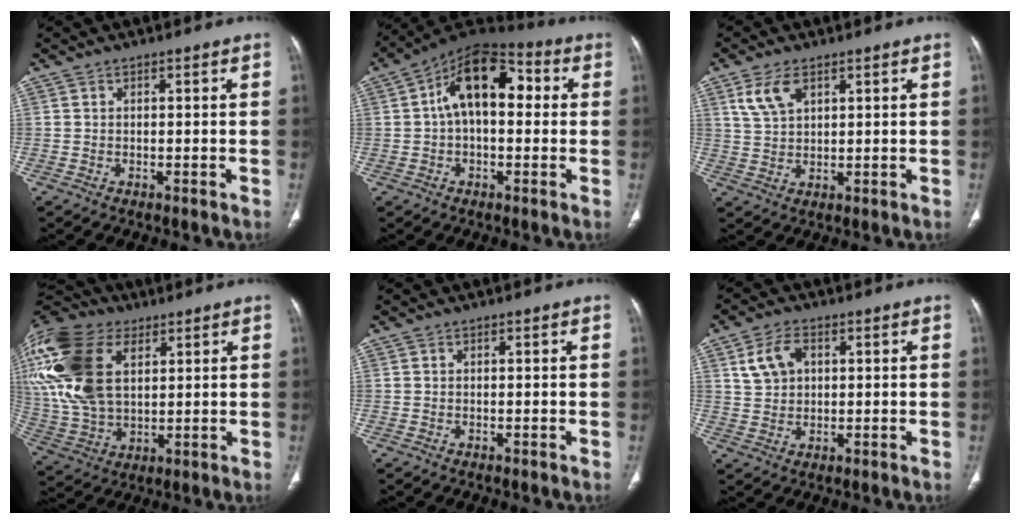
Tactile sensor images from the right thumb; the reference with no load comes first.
{"total": 14.1, "force": [2.1, 8.1, 11.4], "torque": [-0.161, 0.042, 0.023]}
{"total": 5.6, "force": [2.9, 3.0, 3.7], "torque": [-0.071, -0.005, 0.064]}
{"total": 24.6, "force": [8.3, 15.1, 17.6], "torque": [-0.402, 0.005, 0.155]}
{"total": 0.0}
{"total": 6.1, "force": [2.1, 4.2, 3.8], "torque": [-0.064, 0.004, 0.041]}